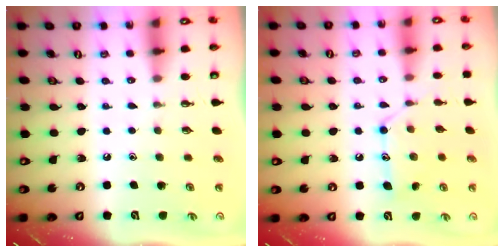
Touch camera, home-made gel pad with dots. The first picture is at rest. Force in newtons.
{"total": 12.2, "press": 12.2, "slide": 0.3}